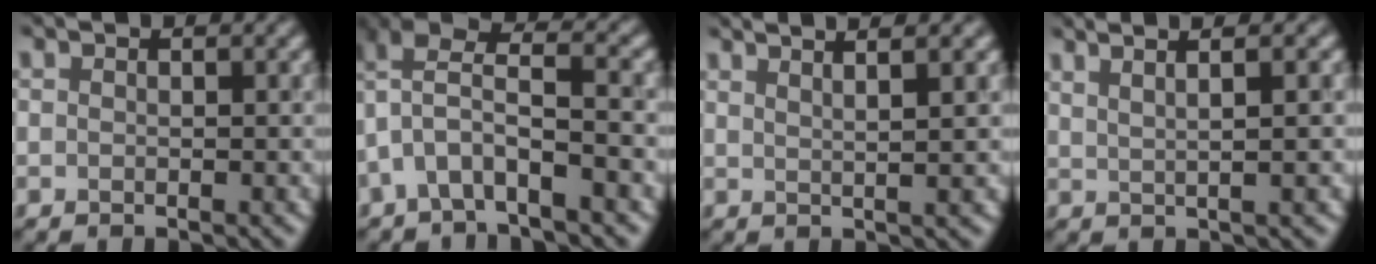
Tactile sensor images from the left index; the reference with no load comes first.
{"total": 4.9, "force": [-1.4, 1.7, 4.4], "torque": [-0.092, 0.019, -0.027]}
{"total": 5.1, "force": [3.6, 1.3, 3.4], "torque": [-0.029, 0.033, 0.028]}
{"total": 6.0, "force": [3.7, 2.1, 4.3], "torque": [-0.046, 0.044, 0.034]}